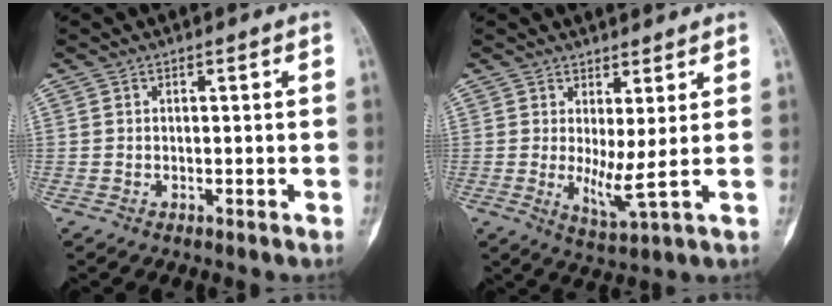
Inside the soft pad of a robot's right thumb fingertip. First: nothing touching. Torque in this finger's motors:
{"motor_torque": [-0.41, 0.02, 0.66, 0.29, 0.08]}